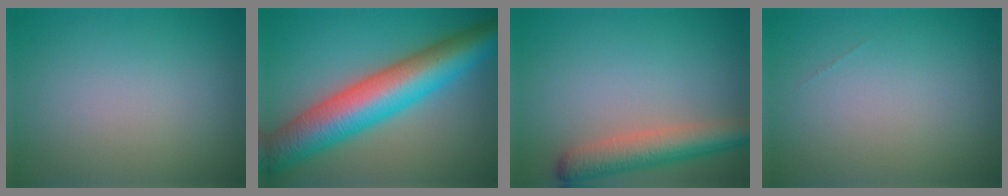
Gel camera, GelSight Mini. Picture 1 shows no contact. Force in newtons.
{"total": 11.2, "press": 11.2, "slide": 0.1}
{"total": 5.1, "press": 5.1, "slide": 0.3}
{"total": 0.0}